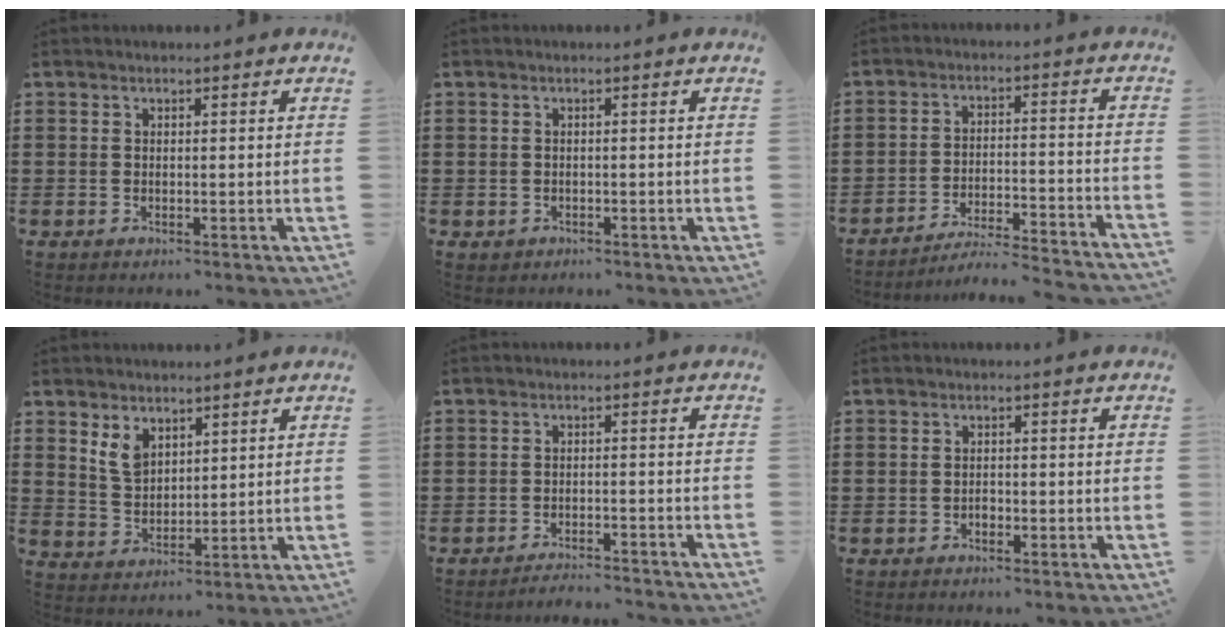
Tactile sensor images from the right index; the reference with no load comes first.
{"total": 0.7, "force": [-0.6, 0.3, -0.1], "torque": [-0.001, 0.002, -0.014]}
{"total": 5.4, "force": [-5.2, -0.4, 1.5], "torque": [-0.035, -0.012, -0.107]}
{"total": 4.4, "force": [2.5, 2.9, 2.3], "torque": [-0.055, 0.009, 0.047]}
{"total": 2.8, "force": [-2.8, -0.2, -0.1], "torque": [-0.004, 0.001, -0.060]}
{"total": 1.1, "force": [-0.7, 0.7, 0.6], "torque": [-0.013, 0.000, -0.012]}